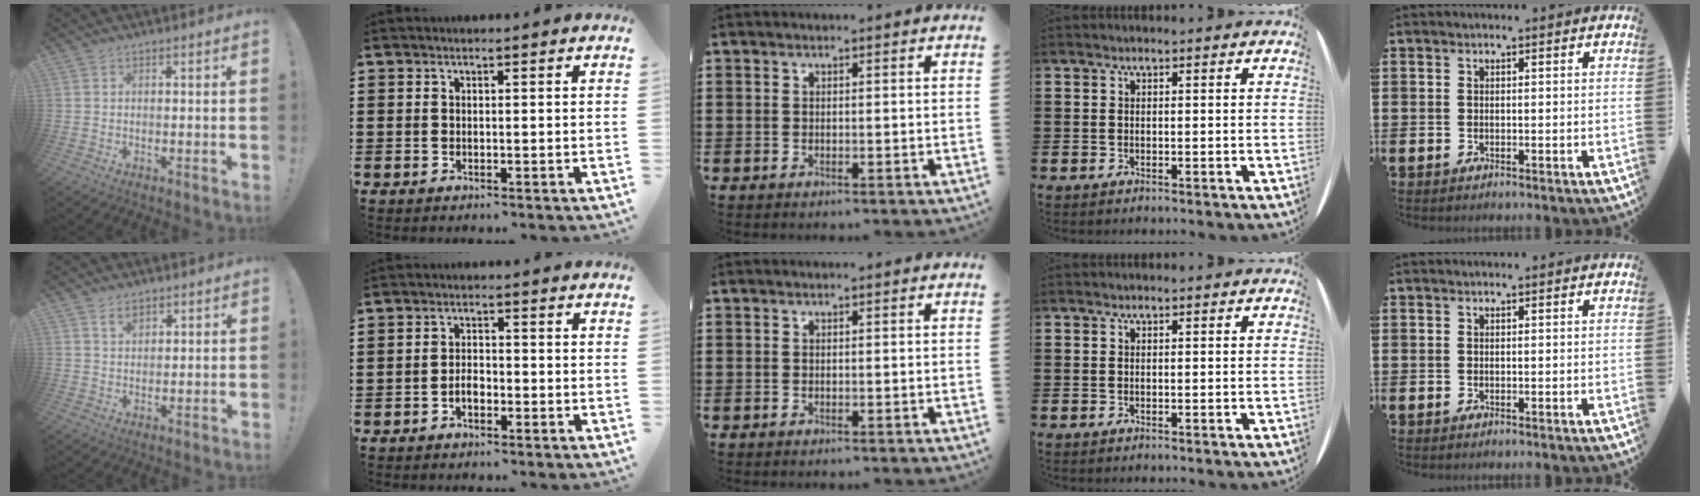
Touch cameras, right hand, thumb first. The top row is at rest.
{"thumb": {"total": 3.1, "force": [2.1, 1.8, 1.4], "torque": [-0.017, -0.009, 0.037]}, "index": {"total": 2.6, "force": [-1.2, 1.4, 1.8], "torque": [-0.037, 0.005, -0.023]}}